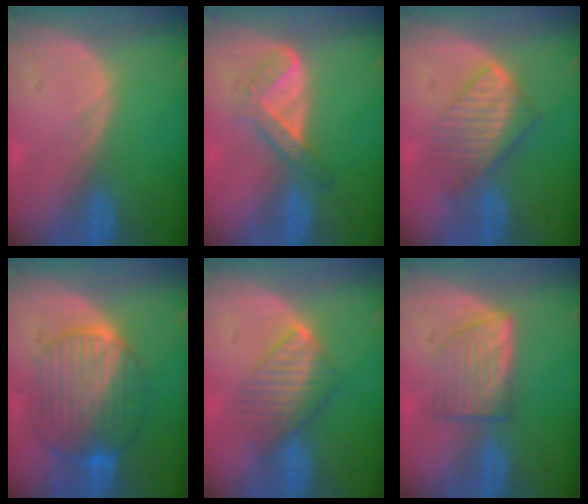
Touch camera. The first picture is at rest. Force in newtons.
{"total": 4.5, "press": 4.4, "slide": 0.7}
{"total": 6.6, "press": 6.3, "slide": 1.9}
{"total": 10.1, "press": 10.0, "slide": 0.9}
{"total": 5.7, "press": 5.6, "slide": 0.6}
{"total": 5.7, "press": 5.6, "slide": 1.0}